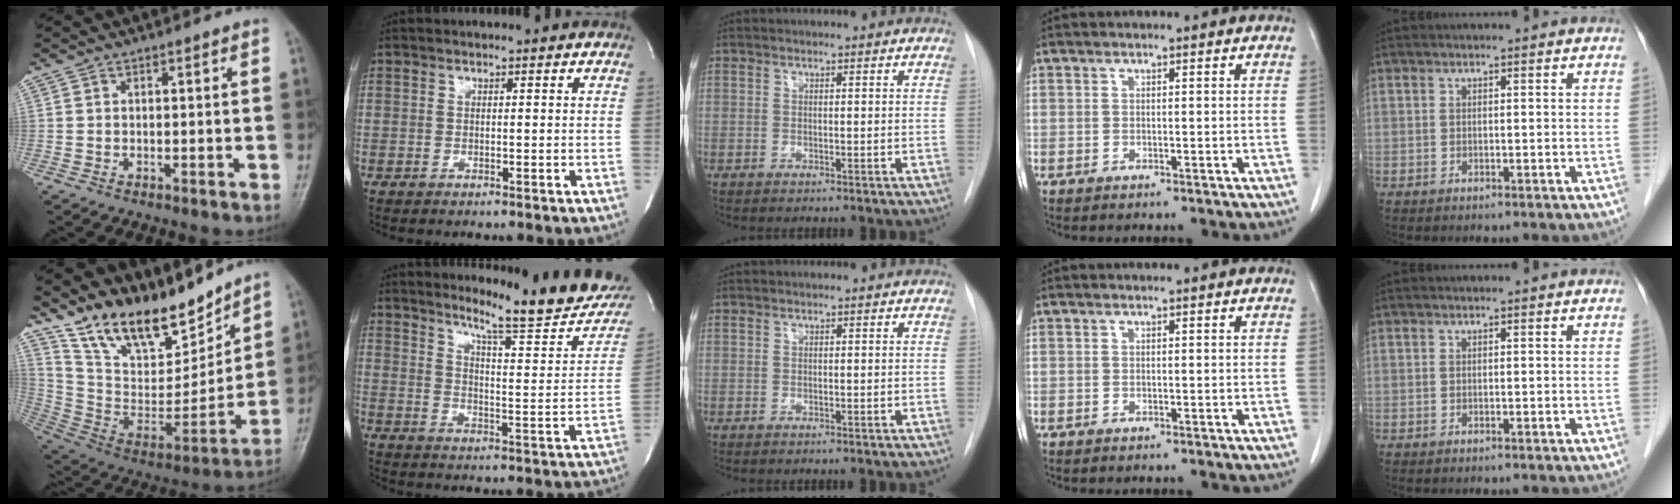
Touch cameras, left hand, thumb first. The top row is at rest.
{"thumb": {"total": 19.2, "force": [15.6, 7.3, 8.6], "torque": [-0.102, -0.092, 0.287]}, "index": {"total": 17.9, "force": [15.4, 1.4, 8.9], "torque": [-0.120, -0.068, 0.194]}}